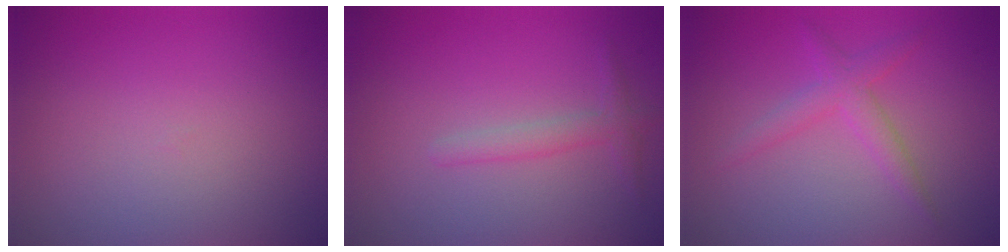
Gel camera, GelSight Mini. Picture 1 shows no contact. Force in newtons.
{"total": 1.6, "press": 1.6, "slide": 0.1}
{"total": 2.3, "press": 2.3, "slide": 0.1}